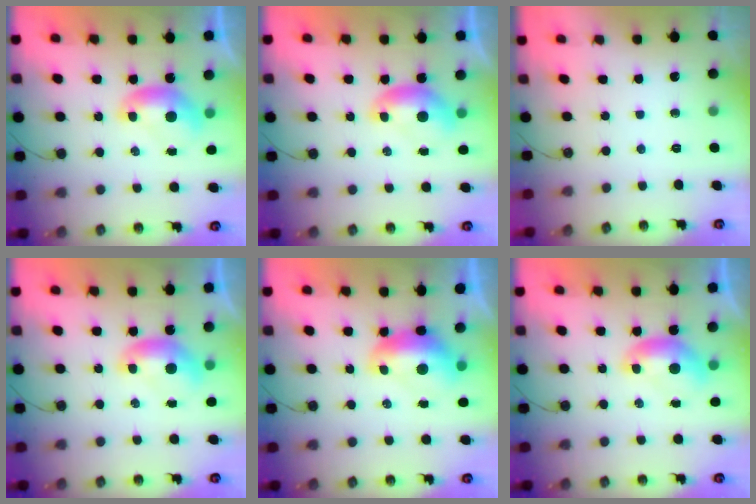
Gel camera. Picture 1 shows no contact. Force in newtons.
{"total": 0.0}
{"total": 0.0}
{"total": 0.0}
{"total": 2.2, "press": 2.1, "slide": 0.8}
{"total": 0.0}